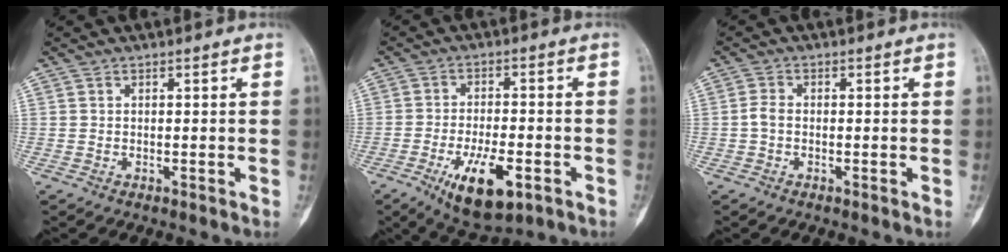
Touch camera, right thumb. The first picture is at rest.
{"total": 11.7, "force": [-5.0, 4.7, 9.4], "torque": [-0.154, 0.007, -0.074]}
{"total": 2.0, "force": [-0.4, 1.3, 1.5], "torque": [-0.030, 0.003, -0.014]}